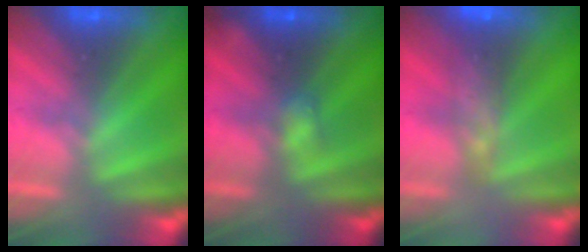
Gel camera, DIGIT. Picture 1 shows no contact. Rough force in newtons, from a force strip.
{"total": 1.8}
{"total": 6.4}